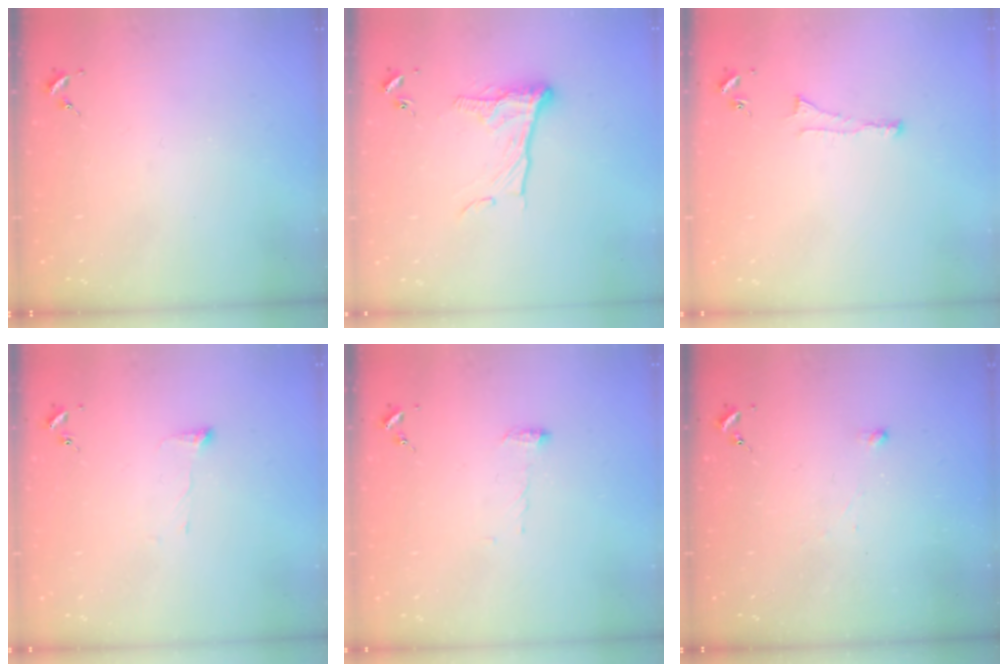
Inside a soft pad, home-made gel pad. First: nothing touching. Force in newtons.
{"total": 12.2, "press": 12.2, "slide": 1.0}
{"total": 3.1, "press": 3.1, "slide": 0.5}
{"total": 3.6, "press": 3.6, "slide": 0.5}
{"total": 5.0, "press": 5.0, "slide": 0.5}
{"total": 2.5, "press": 2.5, "slide": 0.5}